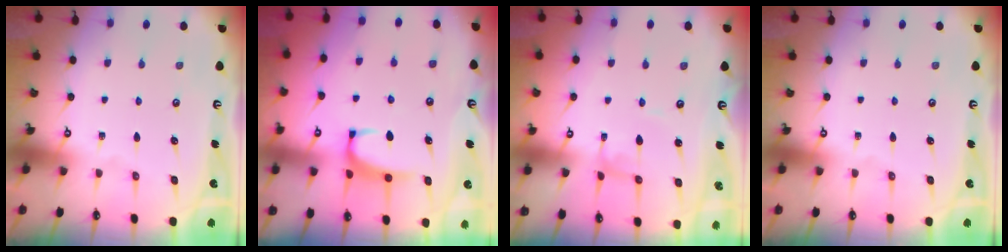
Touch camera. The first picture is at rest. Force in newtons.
{"total": 2.9, "press": 2.8, "slide": 1.0}
{"total": 2.2, "press": 2.2, "slide": 0.1}
{"total": 0.0}